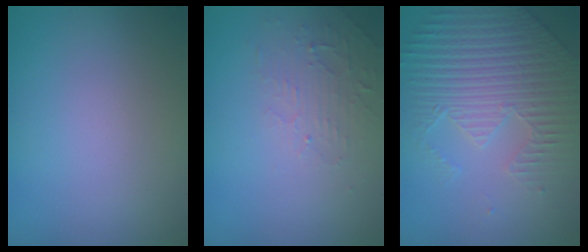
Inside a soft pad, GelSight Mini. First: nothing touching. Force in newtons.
{"total": 2.4, "press": 2.3, "slide": 0.5}
{"total": 4.2, "press": 4.1, "slide": 1.0}